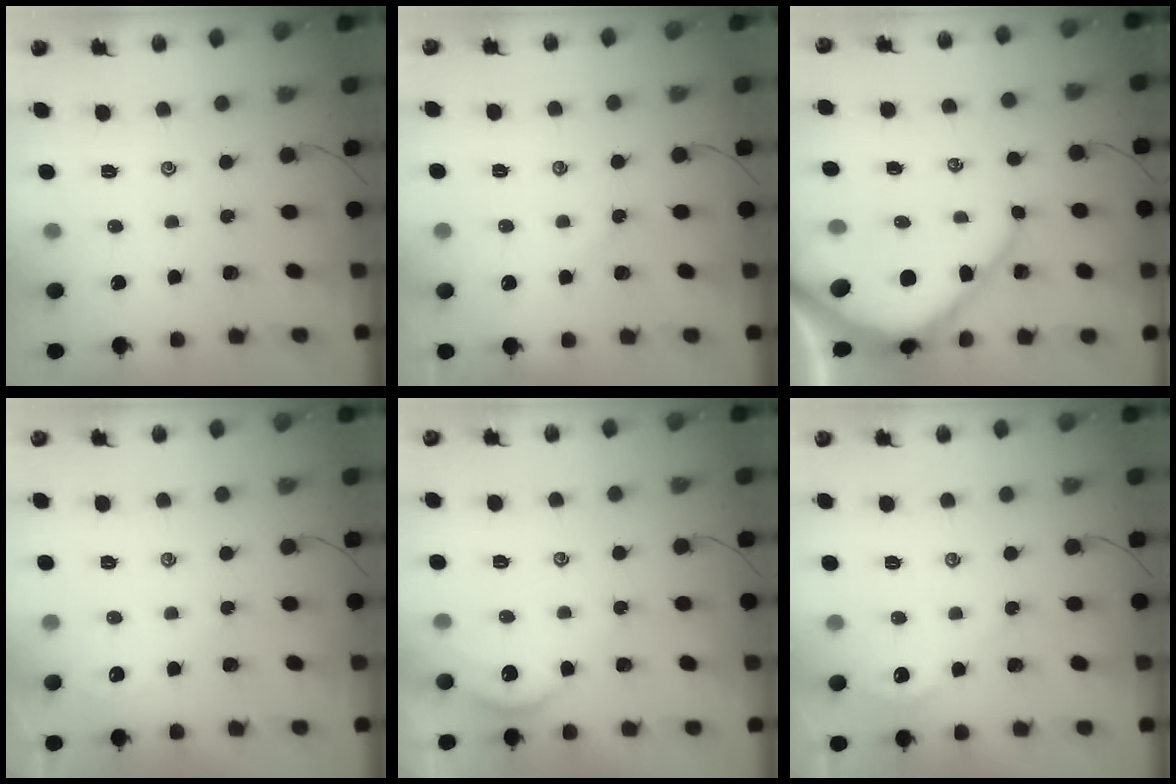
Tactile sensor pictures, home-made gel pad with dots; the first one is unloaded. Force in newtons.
{"total": 3.0, "press": 2.9, "slide": 0.3}
{"total": 10.7, "press": 10.6, "slide": 1.0}
{"total": 1.4, "press": 1.4, "slide": 0.2}
{"total": 2.8, "press": 2.8, "slide": 0.4}
{"total": 1.6, "press": 1.5, "slide": 0.3}